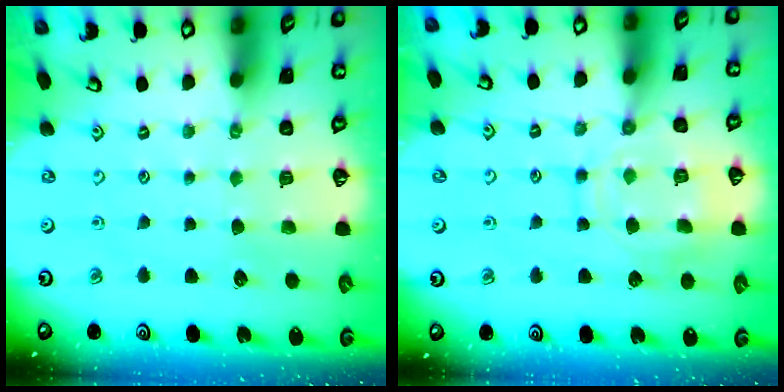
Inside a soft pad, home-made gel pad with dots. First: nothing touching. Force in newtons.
{"total": 11.8, "press": 11.7, "slide": 1.0}